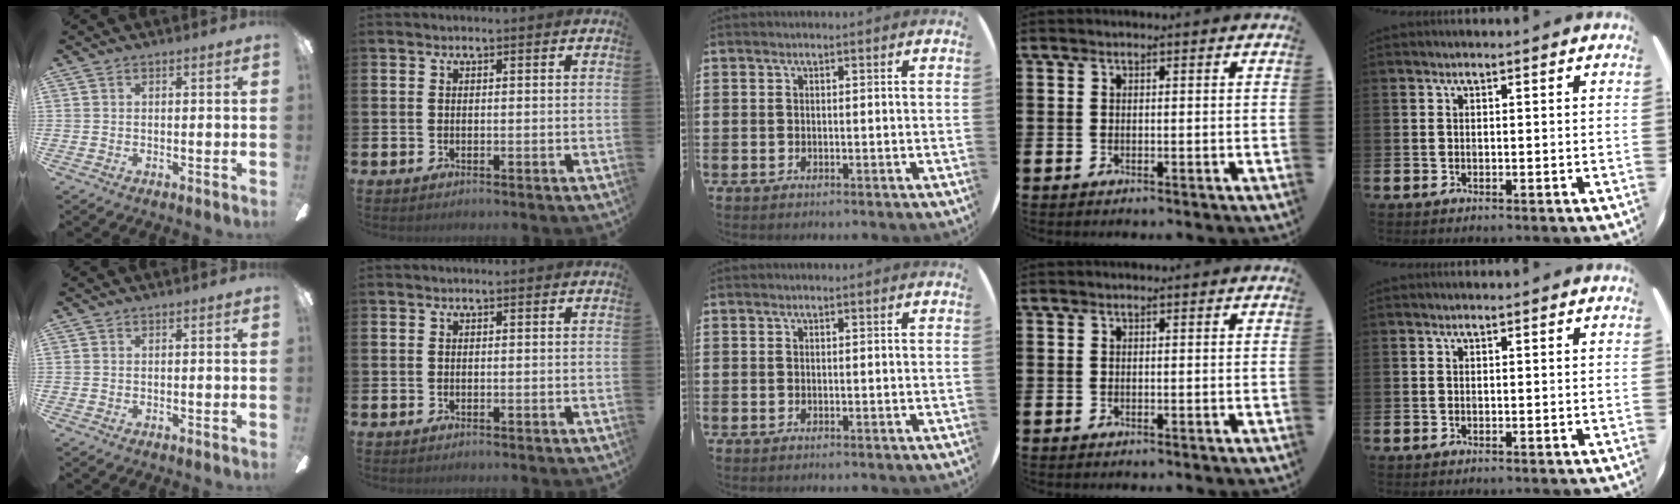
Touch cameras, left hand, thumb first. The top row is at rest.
{}